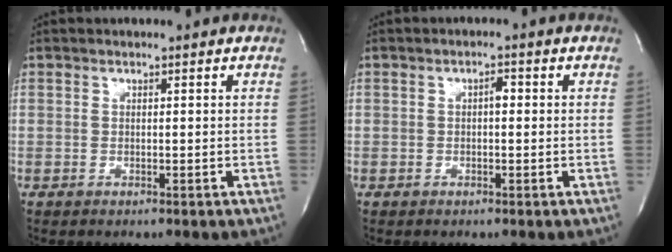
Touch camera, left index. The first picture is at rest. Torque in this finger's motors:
{"motor_torque": [0.03, 0.00, 0.01, 0.00]}